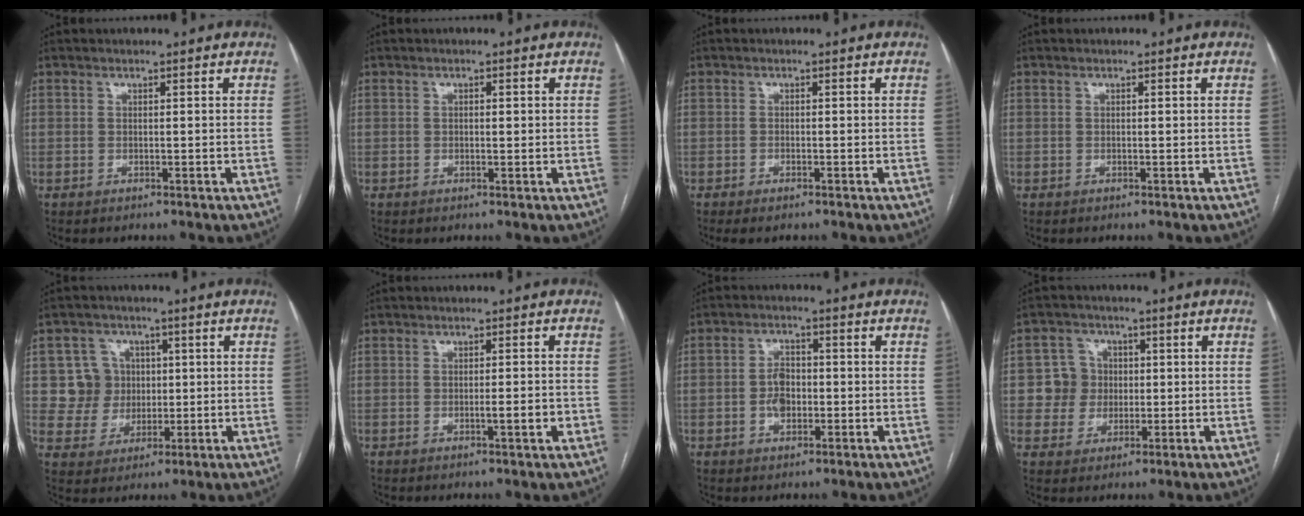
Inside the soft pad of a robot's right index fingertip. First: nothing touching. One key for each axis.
{"total": 1.0, "fx": 0.1, "fy": 0.4, "fz": 0.9, "tx": -0.016, "ty": 0.001, "tz": 0.002}
{"total": 1.7, "fx": -1.2, "fy": 0.4, "fz": 1.1, "tx": -0.018, "ty": -0.003, "tz": -0.016}
{"total": 0.0}
{"total": 7.2, "fx": 1.4, "fy": 7.0, "fz": 0.5, "tx": -0.005, "ty": 0.022, "tz": 0.029}
{"total": 2.4, "fx": -0.7, "fy": 0.3, "fz": 2.3, "tx": -0.035, "ty": -0.002, "tz": -0.009}
{"total": 4.1, "fx": -0.7, "fy": 2.7, "fz": 3.0, "tx": -0.057, "ty": 0.007, "tz": -0.013}
{"total": 5.8, "fx": 0.4, "fy": 5.7, "fz": 0.7, "tx": -0.009, "ty": 0.020, "tz": 0.010}